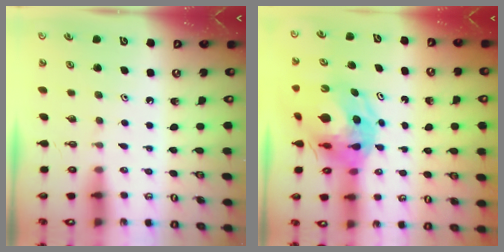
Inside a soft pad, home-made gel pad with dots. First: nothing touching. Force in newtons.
{"total": 13.7, "press": 13.6, "slide": 1.6}